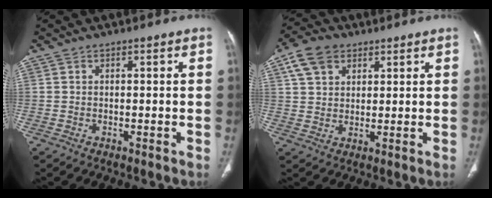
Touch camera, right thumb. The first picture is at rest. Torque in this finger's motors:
{"motor_torque": [-0.48, 0.48, 0.51, -0.51, 0.08]}